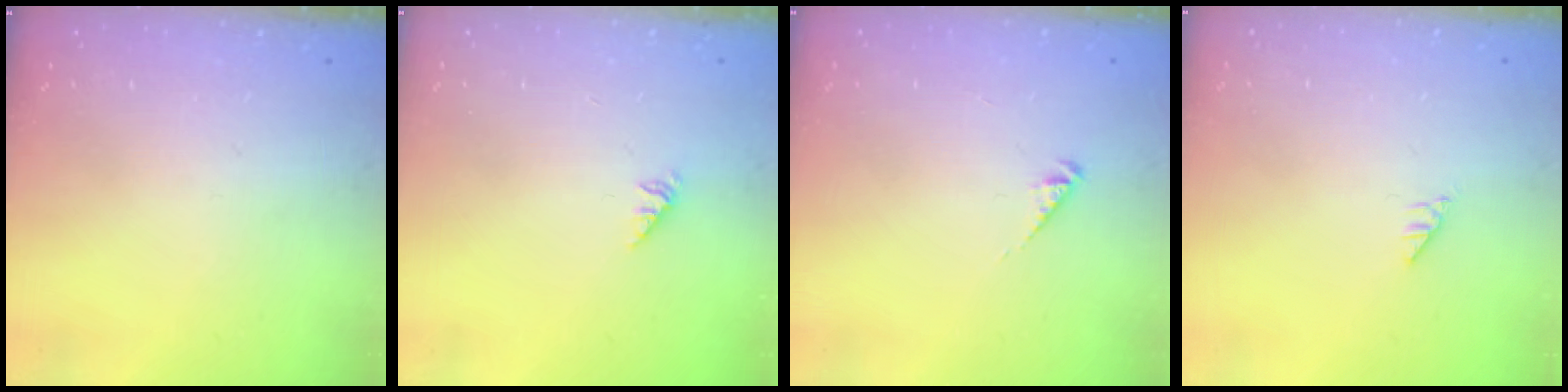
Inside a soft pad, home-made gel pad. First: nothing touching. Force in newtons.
{"total": 1.1, "press": 1.1, "slide": 0.1}
{"total": 2.3, "press": 2.2, "slide": 0.5}
{"total": 0.0}